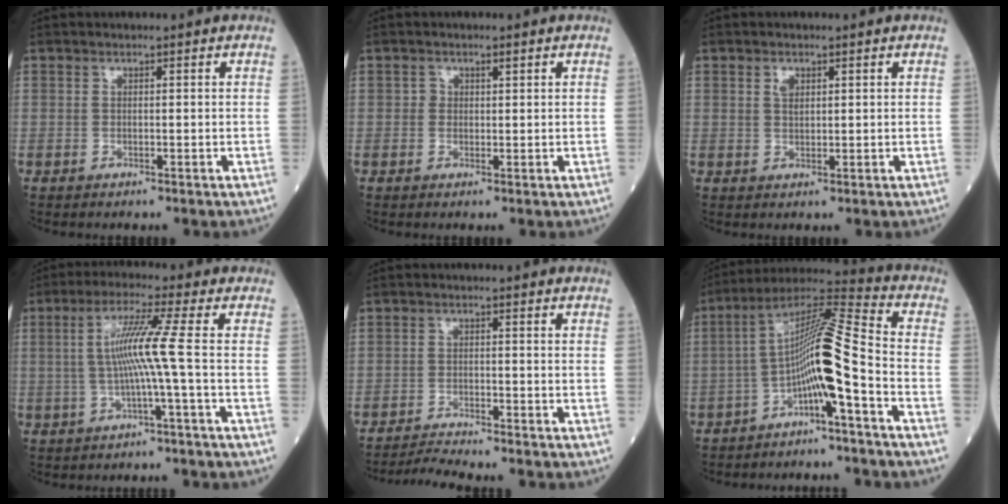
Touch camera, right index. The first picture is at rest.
{"total": 1.1, "force": [0.4, 0.8, 0.5], "torque": [-0.004, 0.001, 0.006]}
{"total": 1.7, "force": [0.8, 0.9, 1.1], "torque": [-0.020, 0.001, 0.016]}
{"total": 7.0, "force": [-0.4, -1.7, 6.8], "torque": [-0.135, 0.010, -0.004]}
{"total": 5.0, "force": [-4.9, -0.8, 1.0], "torque": [-0.018, -0.015, -0.079]}
{"total": 12.9, "force": [-4.1, -0.1, 12.2], "torque": [-0.216, 0.028, -0.077]}